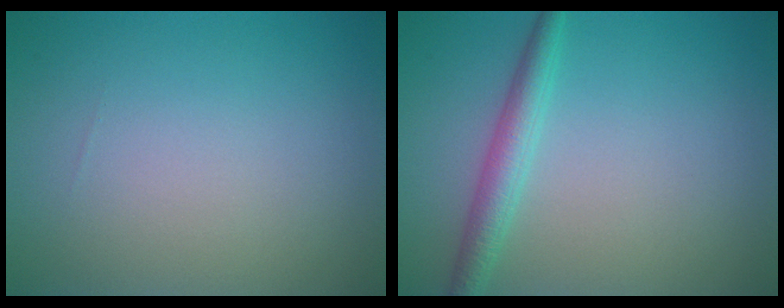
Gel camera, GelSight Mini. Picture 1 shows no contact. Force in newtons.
{"total": 2.7, "press": 2.7, "slide": 0.1}